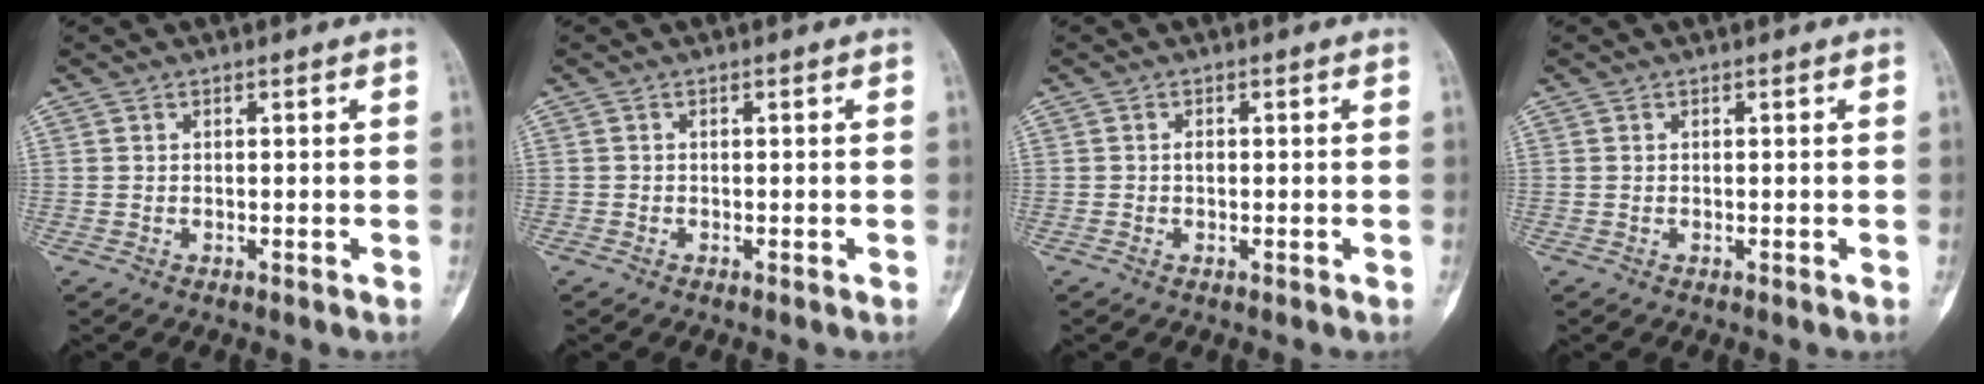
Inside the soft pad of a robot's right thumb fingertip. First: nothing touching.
{"total": 0.0}
{"total": 1.0, "force": [-0.1, 0.6, 0.8], "torque": [-0.010, 0.002, -0.003]}
{"total": 0.0}